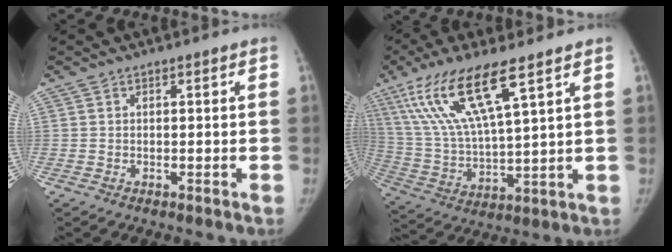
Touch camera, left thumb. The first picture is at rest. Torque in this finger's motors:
{"motor_torque": [0.20, 0.28, 1.67, -1.11, 0.20]}